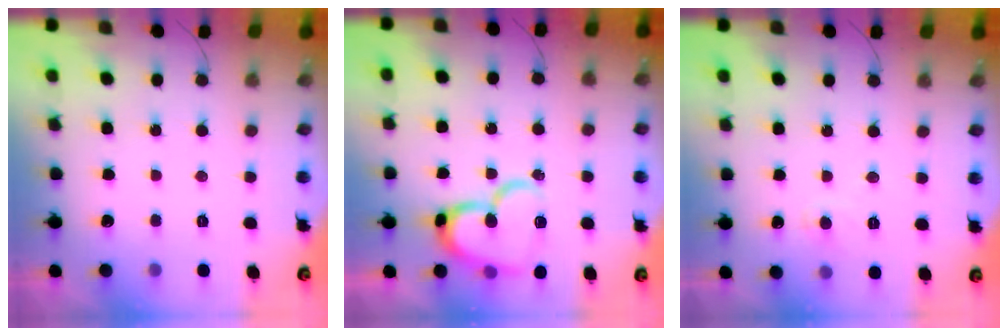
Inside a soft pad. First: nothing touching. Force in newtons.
{"total": 16.1, "press": 16.1, "slide": 1.5}
{"total": 6.4, "press": 6.4, "slide": 0.5}